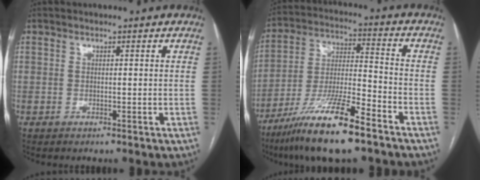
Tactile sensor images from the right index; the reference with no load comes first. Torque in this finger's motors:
{"motor_torque": [1.16, -0.97, 0.96, 0.21]}